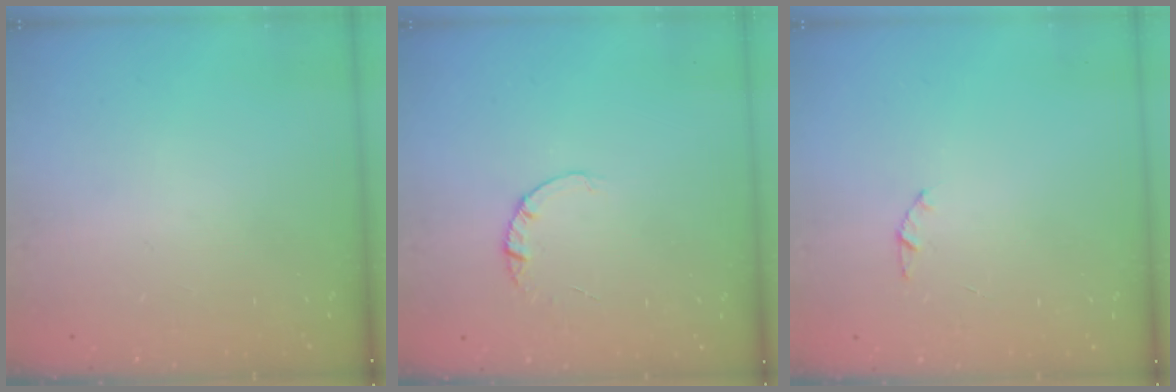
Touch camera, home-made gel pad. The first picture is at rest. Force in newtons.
{"total": 1.4, "press": 1.4, "slide": 0.2}
{"total": 1.0, "press": 0.9, "slide": 0.3}